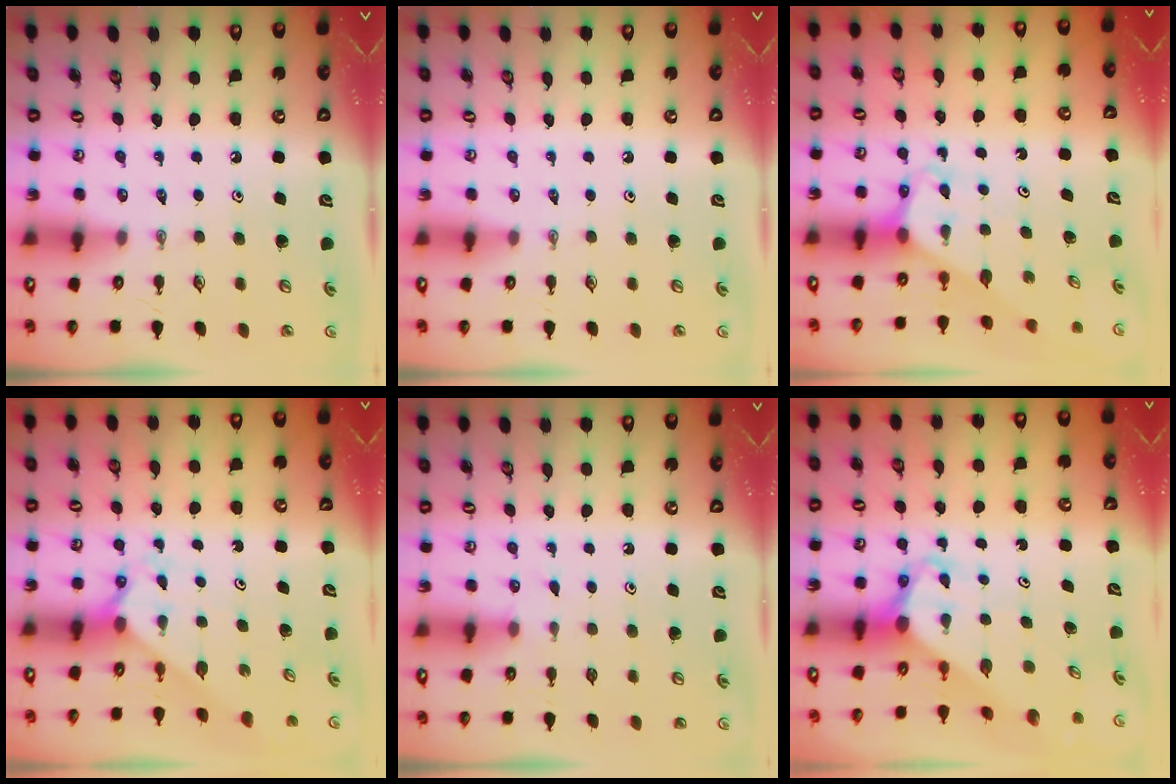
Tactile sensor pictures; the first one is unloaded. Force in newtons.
{"total": 0.0}
{"total": 3.1, "press": 3.1, "slide": 0.2}
{"total": 2.1, "press": 2.1, "slide": 0.2}
{"total": 1.7, "press": 1.6, "slide": 0.2}
{"total": 3.7, "press": 3.7, "slide": 0.1}